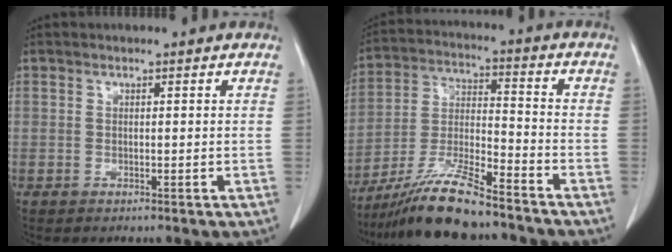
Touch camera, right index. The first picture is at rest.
{"total": 13.1, "force": [-10.7, 1.2, 7.4], "torque": [-0.142, -0.016, -0.197]}